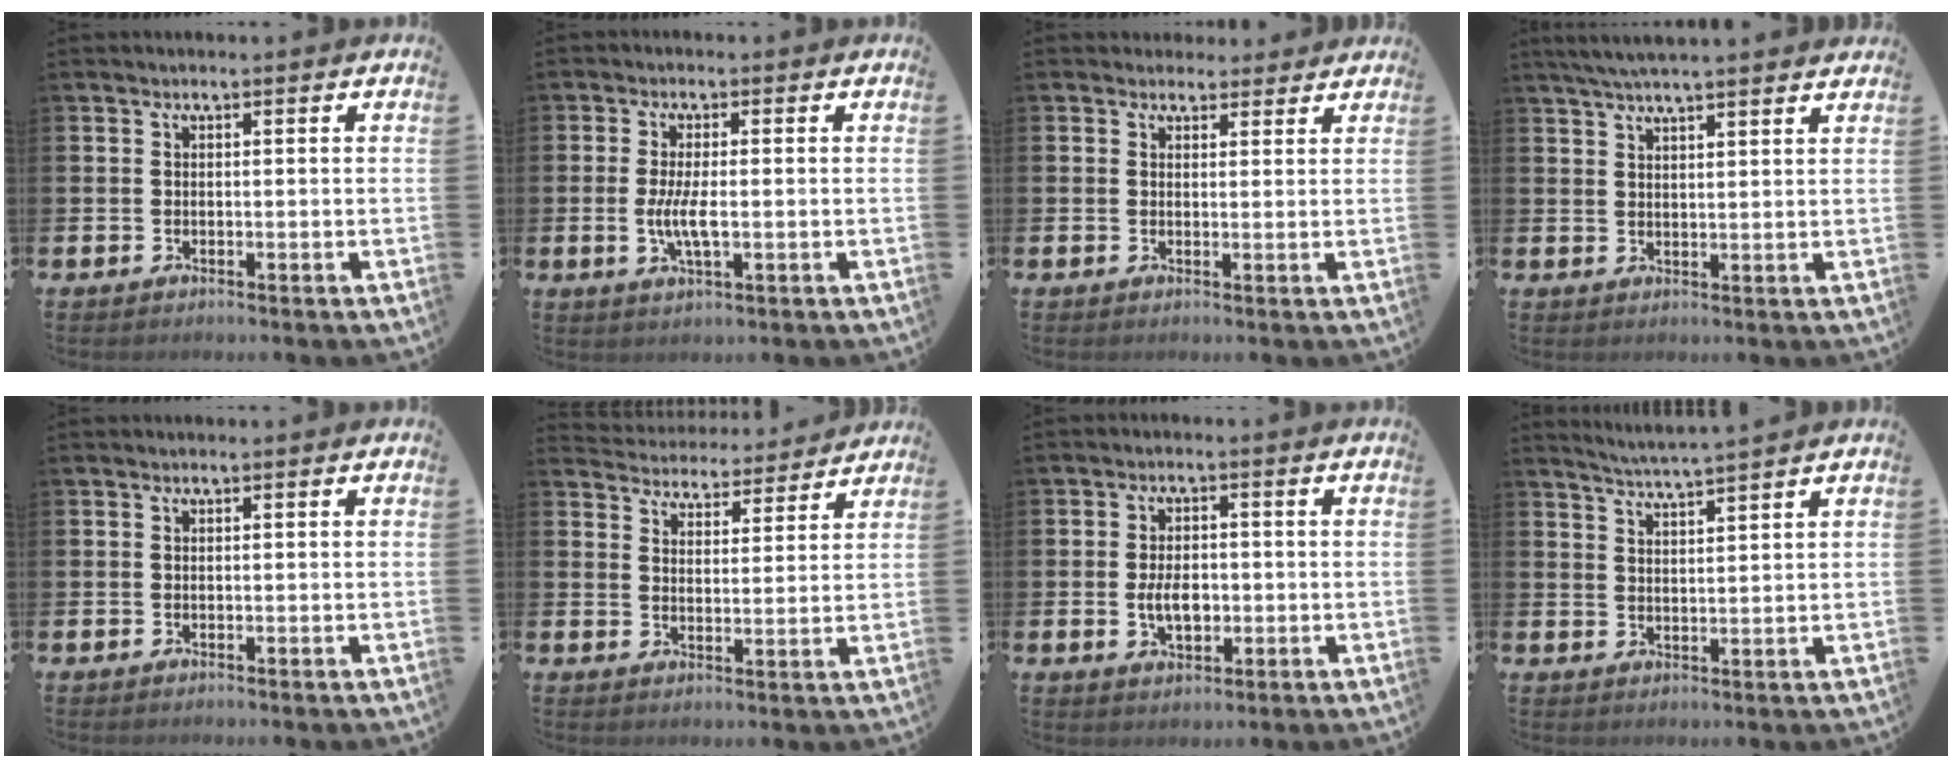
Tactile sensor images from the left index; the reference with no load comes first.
{"total": 4.0, "force": [-0.5, 1.2, 3.7], "torque": [-0.073, -0.001, -0.011]}
{"total": 2.6, "force": [2.3, 1.0, -0.2], "torque": [0.010, -0.008, 0.041]}
{"total": 4.5, "force": [4.2, -0.2, 1.6], "torque": [-0.038, -0.010, 0.076]}
{"total": 0.0}
{"total": 4.7, "force": [4.6, 0.9, -0.4], "torque": [-0.008, -0.041, 0.080]}
{"total": 4.1, "force": [-0.5, 2.6, 3.2], "torque": [-0.046, 0.000, -0.013]}
{"total": 3.8, "force": [3.7, -0.9, 0.4], "torque": [-0.021, -0.018, 0.067]}